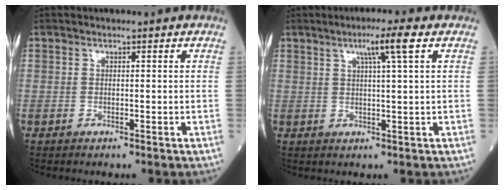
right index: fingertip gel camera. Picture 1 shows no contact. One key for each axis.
{"total": 5.3, "fx": 2.5, "fy": -0.4, "fz": 4.7, "tx": -0.084, "ty": 0.003, "tz": 0.043}